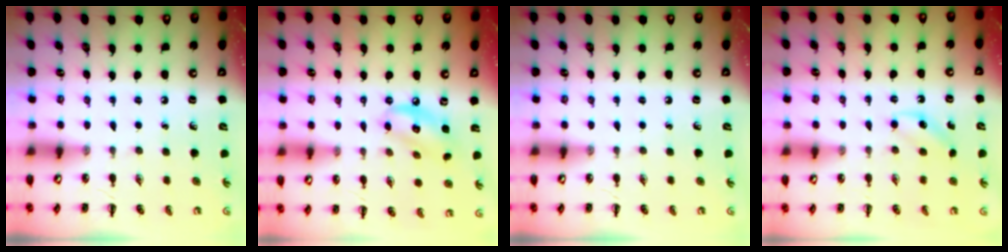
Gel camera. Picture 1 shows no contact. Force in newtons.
{"total": 9.2, "press": 9.2, "slide": 0.9}
{"total": 0.0}
{"total": 4.1, "press": 4.0, "slide": 1.1}